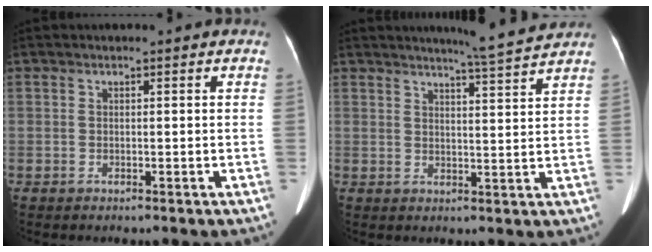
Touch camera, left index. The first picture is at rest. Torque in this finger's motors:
{"motor_torque": [-0.02, -0.20, 0.00, 0.00]}